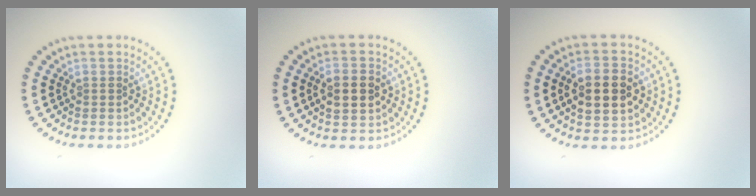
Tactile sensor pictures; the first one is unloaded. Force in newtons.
{"total": 3.0, "press": 3.0, "slide": 0.1}
{"total": 4.6, "press": 4.6, "slide": 0.2}